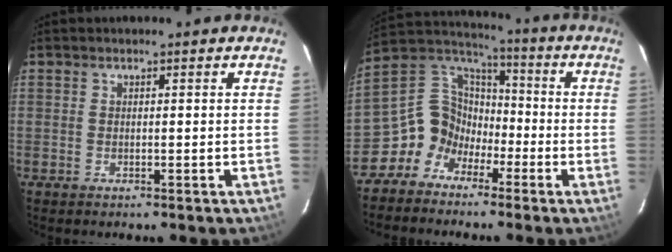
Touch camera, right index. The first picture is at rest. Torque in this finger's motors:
{"motor_torque": [0.69, -0.57, 0.24, 0.01]}